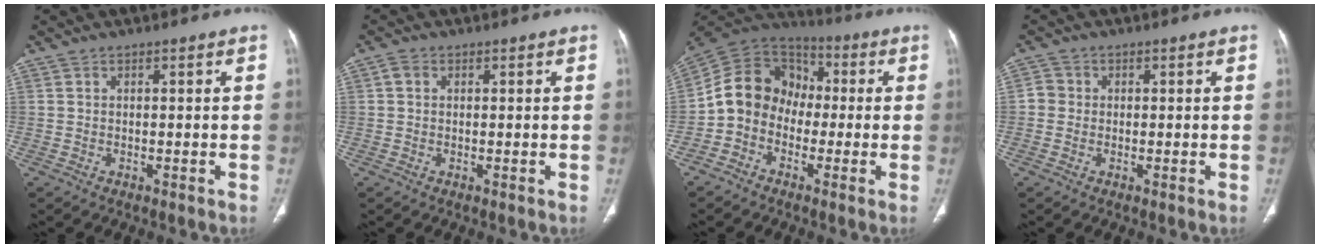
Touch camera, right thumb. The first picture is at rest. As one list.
[{"total": 1.6, "force": [0.3, 1.3, 0.8], "torque": [-0.016, 0.006, 0.006]}, {"total": 12.1, "force": [-2.0, 10.3, 6.1], "torque": [-0.086, 0.049, -0.055]}, {"total": 2.4, "force": [-0.2, 2.2, 0.7], "torque": [0.000, 0.006, -0.009]}]